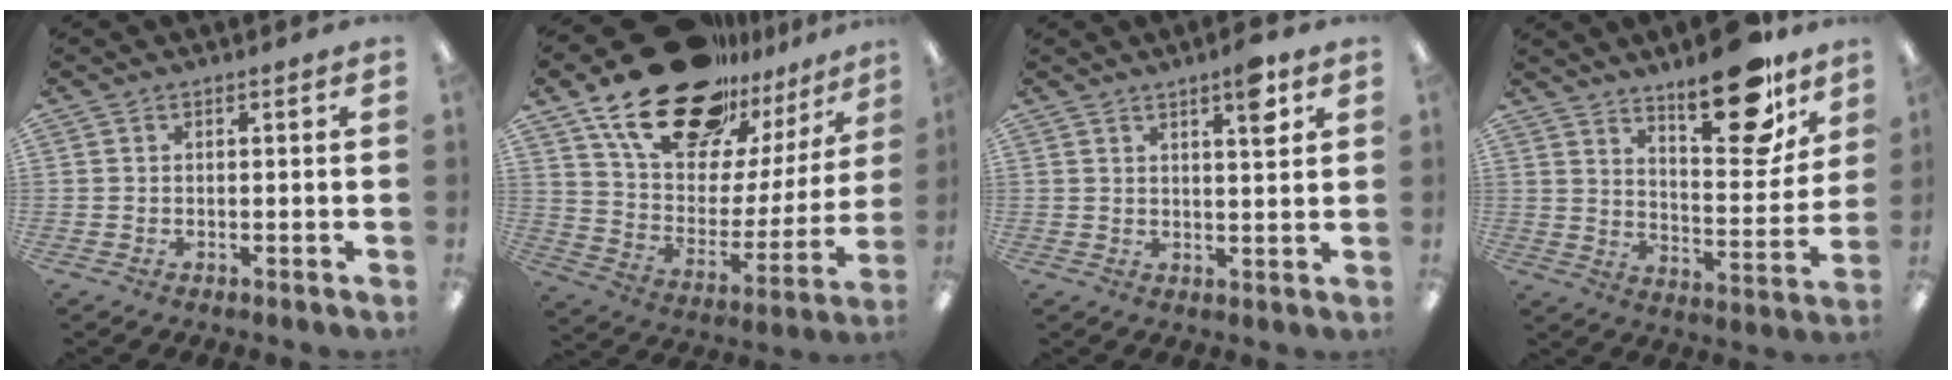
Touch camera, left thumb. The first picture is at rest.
{"total": 25.3, "force": [18.3, 12.6, 12.0], "torque": [-0.205, -0.102, 0.329]}
{"total": 5.7, "force": [3.5, 1.1, 4.4], "torque": [-0.056, -0.016, 0.051]}
{"total": 18.4, "force": [13.7, 6.1, 10.7], "torque": [-0.140, -0.093, 0.223]}